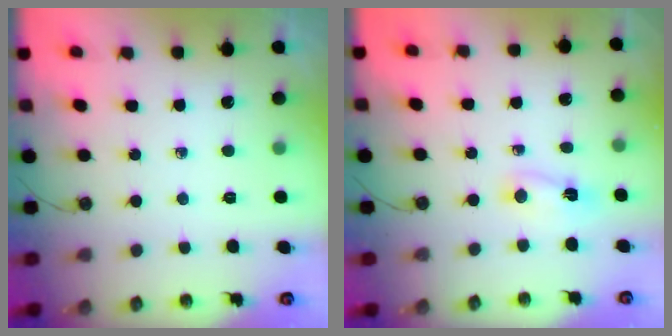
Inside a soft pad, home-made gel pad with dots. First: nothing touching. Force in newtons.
{"total": 2.3, "press": 2.3, "slide": 0.4}